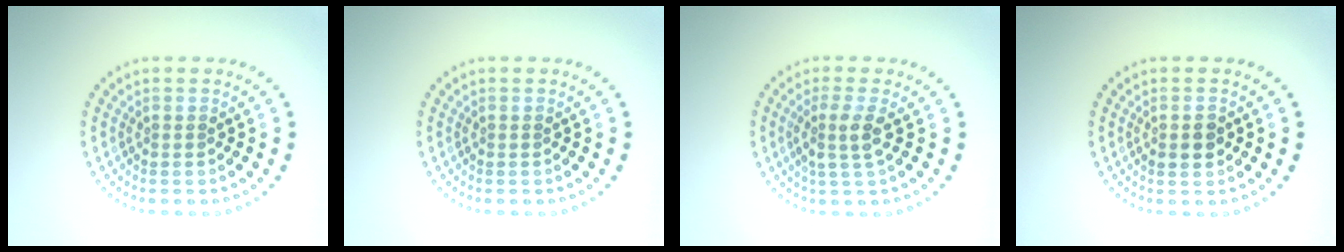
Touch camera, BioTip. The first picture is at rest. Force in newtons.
{"total": 0.0}
{"total": 2.3, "press": 1.9, "slide": 1.3}
{"total": 1.3, "press": 1.3, "slide": 0.1}